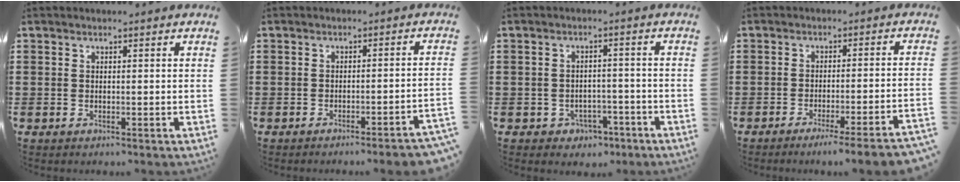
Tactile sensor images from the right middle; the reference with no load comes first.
{"total": 2.8, "force": [-2.5, -0.4, 1.3], "torque": [-0.021, -0.002, -0.049]}
{"total": 2.6, "force": [-2.1, 1.4, 0.4], "torque": [-0.014, 0.003, -0.047]}
{"total": 4.4, "force": [-3.6, -0.8, 2.3], "torque": [-0.036, -0.018, -0.069]}